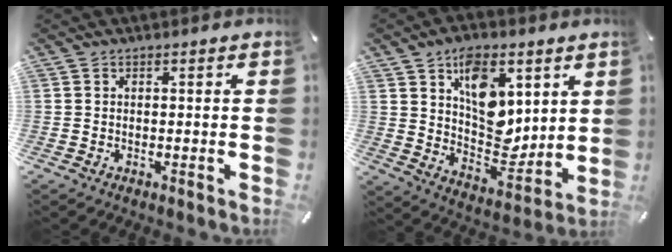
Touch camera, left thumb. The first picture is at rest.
{"total": 13.2, "force": [5.6, 8.8, 8.1], "torque": [-0.105, -0.031, 0.103]}